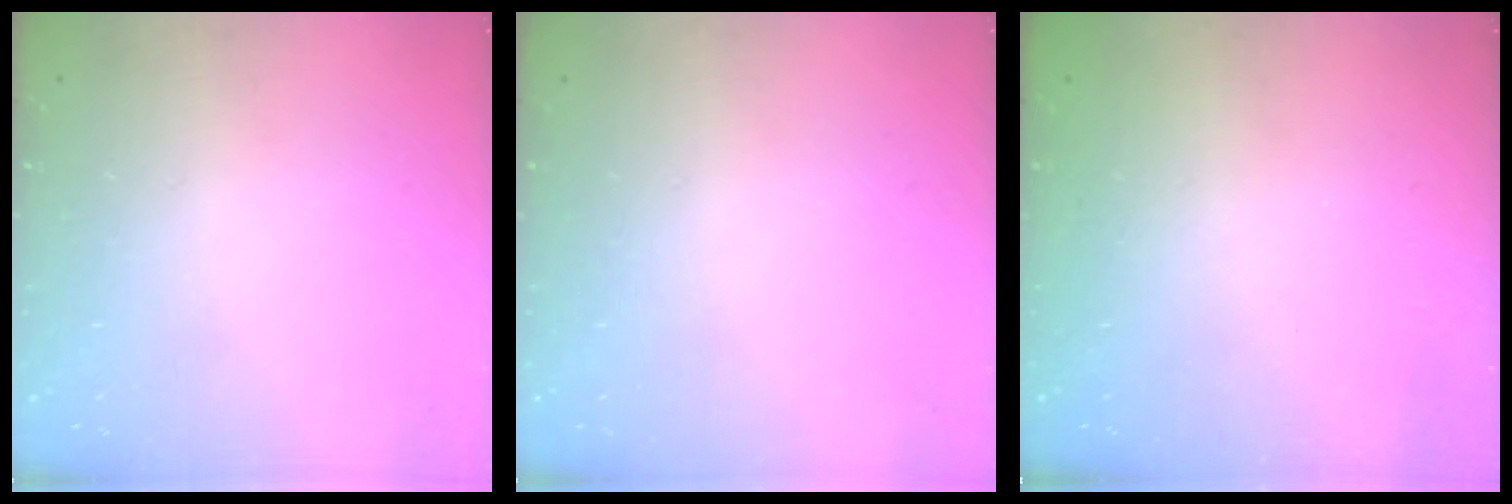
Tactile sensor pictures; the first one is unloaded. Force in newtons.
{"total": 0.0}
{"total": 2.4, "press": 2.2, "slide": 0.8}